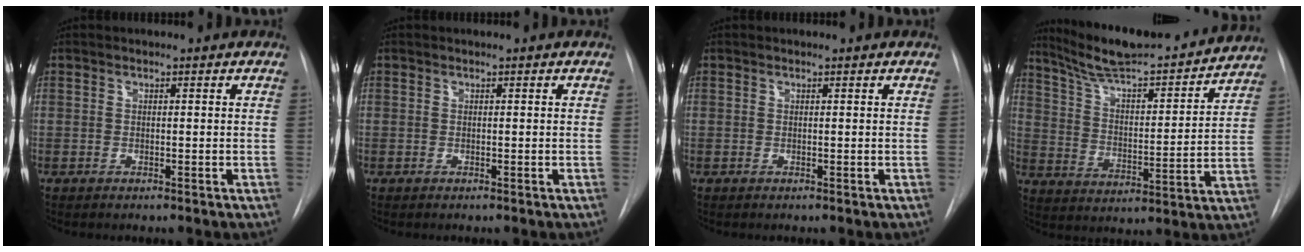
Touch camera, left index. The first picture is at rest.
{"total": 0.0}
{"total": 0.0}
{"total": 21.6, "force": [19.5, 3.0, 8.8], "torque": [-0.138, -0.001, 0.288]}